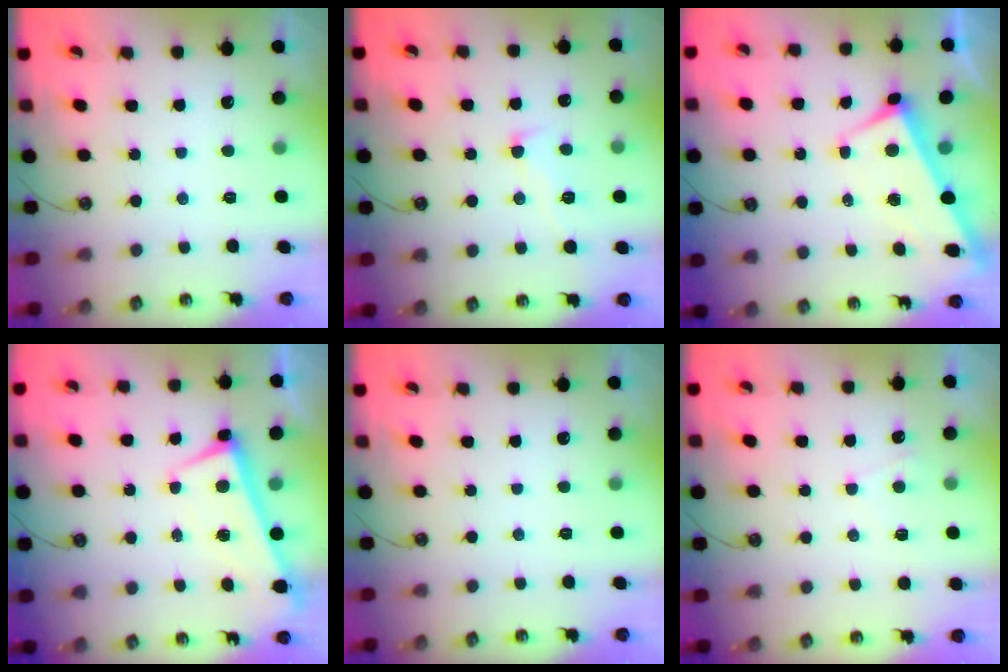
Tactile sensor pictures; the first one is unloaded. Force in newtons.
{"total": 1.7, "press": 1.5, "slide": 0.9}
{"total": 2.9, "press": 2.8, "slide": 0.9}
{"total": 1.2, "press": 0.9, "slide": 0.9}
{"total": 0.0}
{"total": 2.4, "press": 2.4, "slide": 0.4}